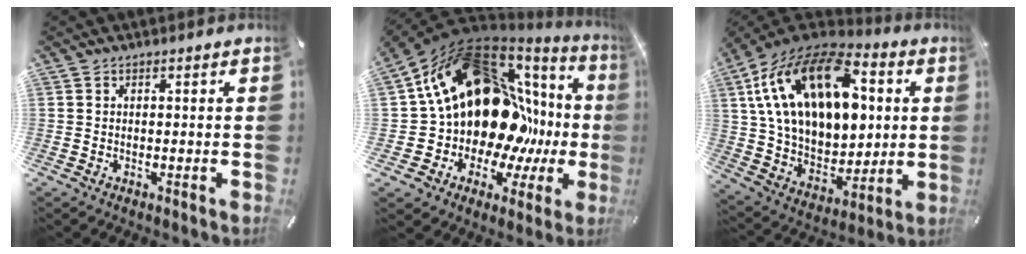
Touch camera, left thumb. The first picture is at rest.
{"total": 22.8, "force": [6.0, 16.2, 14.9], "torque": [-0.220, -0.094, 0.144]}
{"total": 22.8, "force": [8.7, 14.7, 15.1], "torque": [-0.300, -0.038, 0.154]}